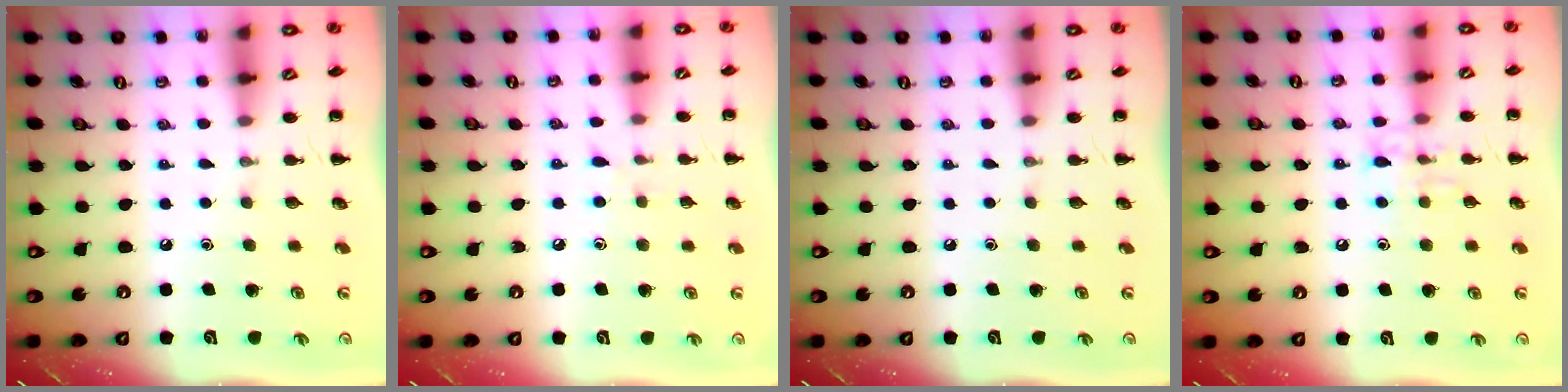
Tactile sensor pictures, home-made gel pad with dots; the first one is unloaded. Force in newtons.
{"total": 4.2, "press": 3.8, "slide": 1.9}
{"total": 0.0}
{"total": 7.4, "press": 7.3, "slide": 0.9}